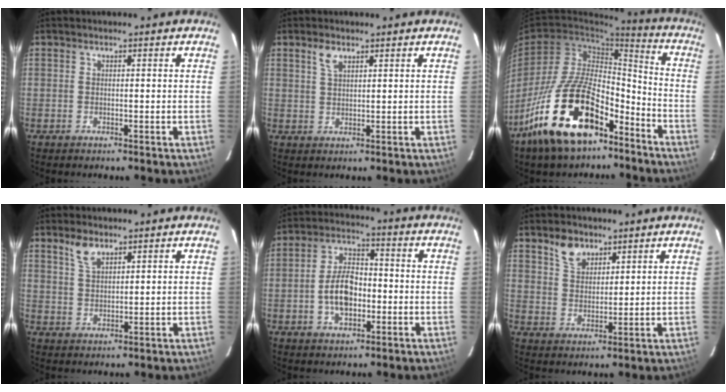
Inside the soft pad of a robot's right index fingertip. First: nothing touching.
{"total": 2.7, "force": [1.7, 1.2, 1.7], "torque": [-0.033, 0.004, 0.033]}
{"total": 21.8, "force": [-13.2, 10.0, 14.1], "torque": [-0.265, 0.004, -0.224]}
{"total": 4.0, "force": [2.9, 1.8, 2.3], "torque": [-0.043, 0.004, 0.056]}
{"total": 8.9, "force": [-2.1, 5.1, 6.9], "torque": [-0.135, 0.016, -0.030]}
{"total": 5.5, "force": [3.8, 3.3, 2.3], "torque": [-0.035, 0.006, 0.072]}